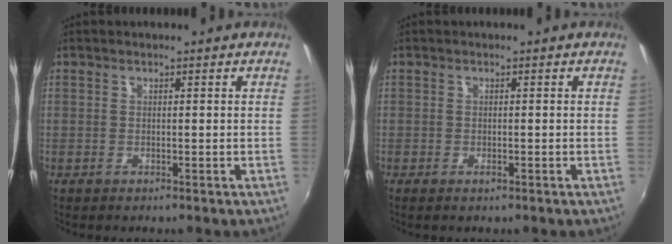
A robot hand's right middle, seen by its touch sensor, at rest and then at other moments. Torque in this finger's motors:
{"motor_torque": [1.03, -1.10, -0.05, 0.00]}